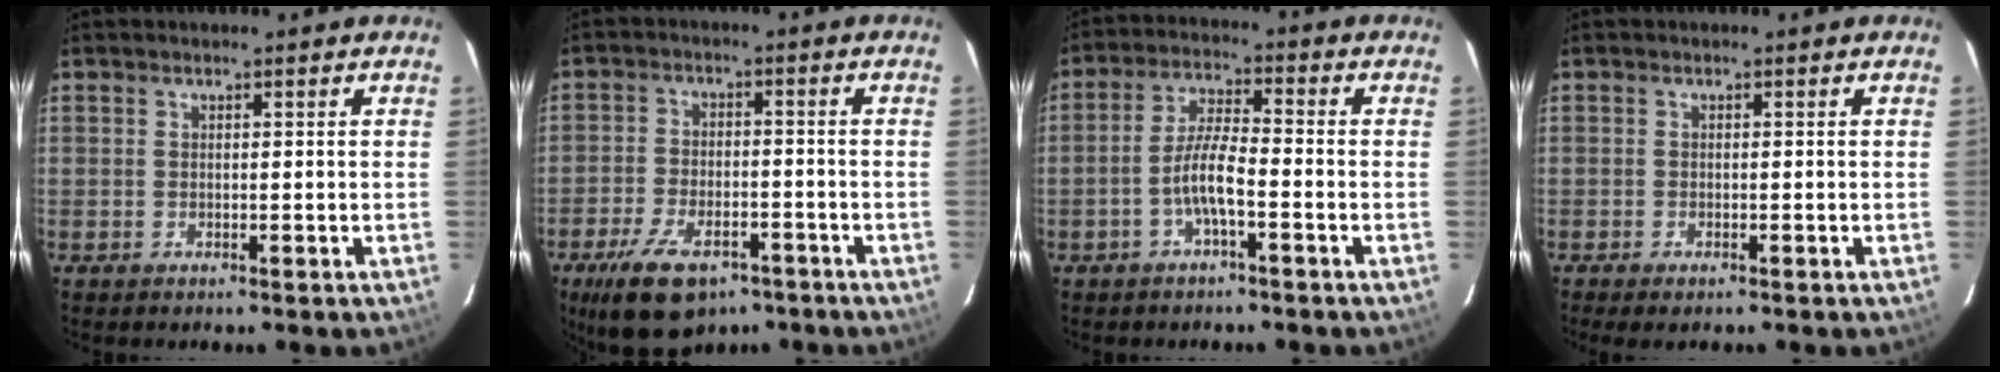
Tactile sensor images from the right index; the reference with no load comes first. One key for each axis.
{"total": 13.5, "fx": -8.7, "fy": 6.5, "fz": 8.0, "tx": -0.175, "ty": -0.018, "tz": -0.144}
{"total": 6.0, "fx": -2.6, "fy": 0.9, "fz": 5.3, "tx": -0.111, "ty": 0.007, "tz": -0.048}
{"total": 2.2, "fx": -1.6, "fy": 0.6, "fz": 1.3, "tx": -0.031, "ty": -0.008, "tz": -0.028}